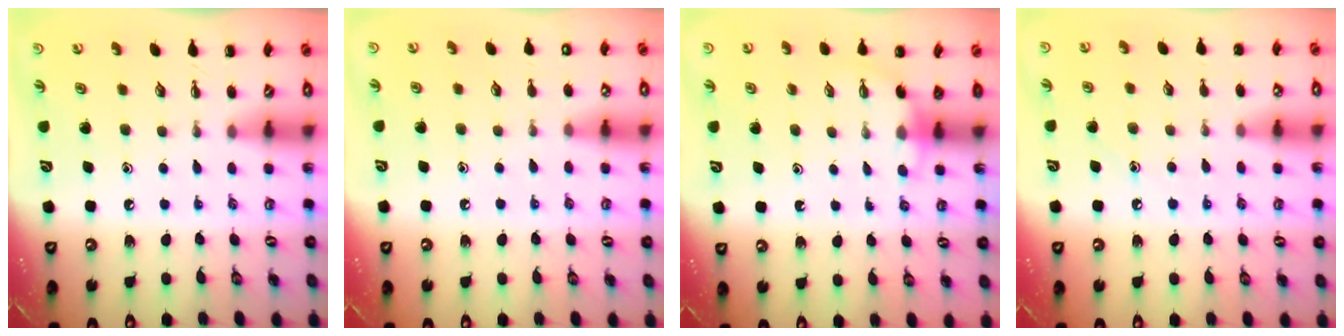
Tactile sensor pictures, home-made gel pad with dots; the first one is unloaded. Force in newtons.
{"total": 6.7, "press": 6.3, "slide": 2.3}
{"total": 3.6, "press": 3.6, "slide": 0.3}
{"total": 7.5, "press": 7.3, "slide": 2.0}